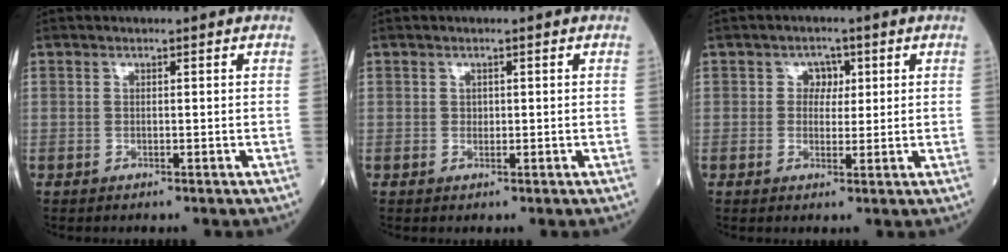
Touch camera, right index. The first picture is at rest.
{"total": 0.7, "force": [0.1, 0.6, 0.3], "torque": [0.000, 0.002, 0.001]}
{"total": 2.7, "force": [0.8, 2.2, 1.4], "torque": [-0.012, 0.003, 0.009]}